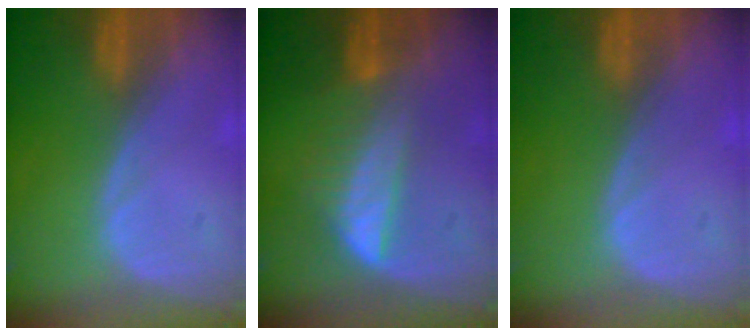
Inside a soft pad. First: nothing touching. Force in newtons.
{"total": 6.5, "press": 6.1, "slide": 2.2}
{"total": 0.0}